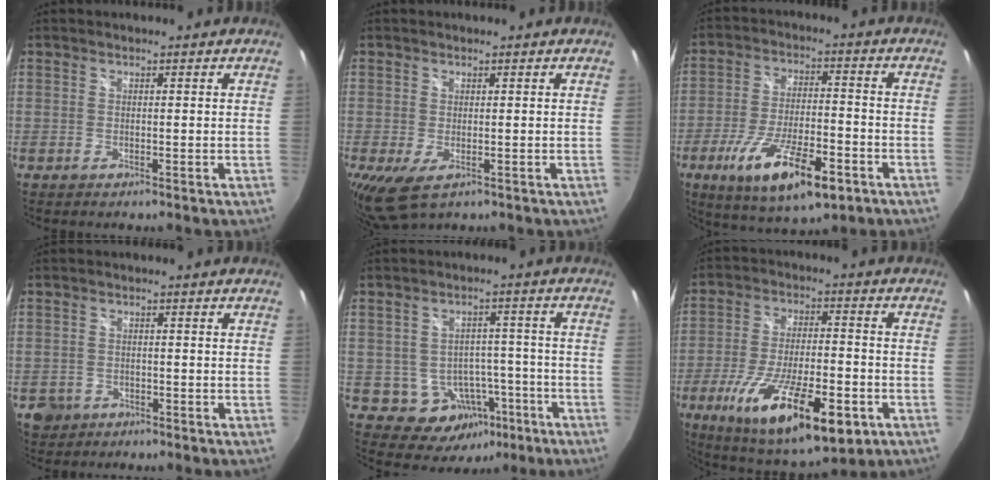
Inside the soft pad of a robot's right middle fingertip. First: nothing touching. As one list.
[{"total": 4.6, "force": [-1.6, 2.3, 3.6], "torque": [-0.067, -0.022, -0.018]}, {"total": 16.4, "force": [-8.5, 5.1, 13.0], "torque": [-0.248, -0.032, -0.137]}, {"total": 4.1, "force": [-1.7, 3.6, 1.0], "torque": [-0.034, 0.000, -0.022]}, {"total": 9.1, "force": [-4.1, 7.4, 3.2], "torque": [-0.061, 0.031, -0.027]}, {"total": 21.7, "force": [-9.9, 6.6, 18.2], "torque": [-0.335, -0.048, -0.149]}]